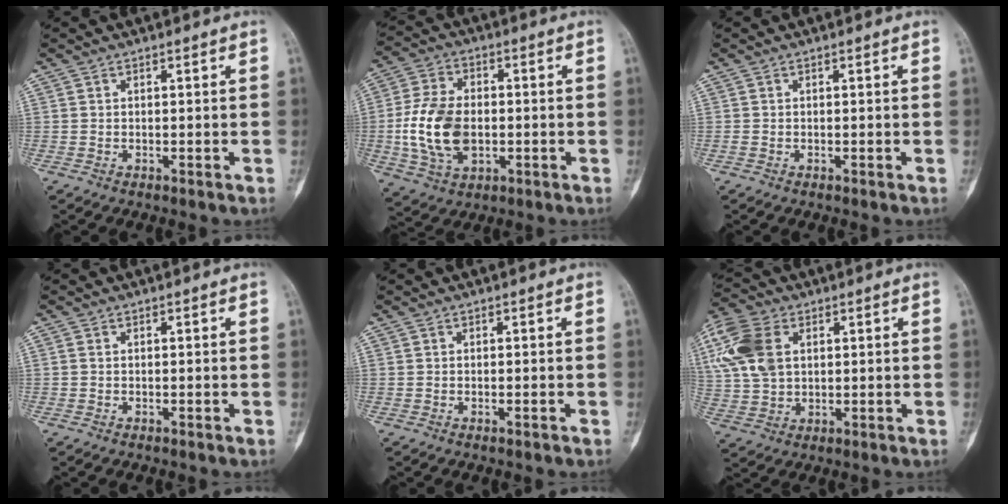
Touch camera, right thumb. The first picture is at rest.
{"total": 13.5, "force": [-1.3, 9.0, 10.0], "torque": [-0.191, 0.006, -0.021]}
{"total": 0.0}
{"total": 0.5, "force": [0.1, 0.4, -0.4], "torque": [0.004, -0.001, -0.003]}
{"total": 0.7, "force": [-0.4, 0.1, 0.5], "torque": [-0.006, -0.002, -0.005]}
{"total": 14.7, "force": [4.5, 10.3, 9.4], "torque": [-0.224, 0.006, 0.088]}